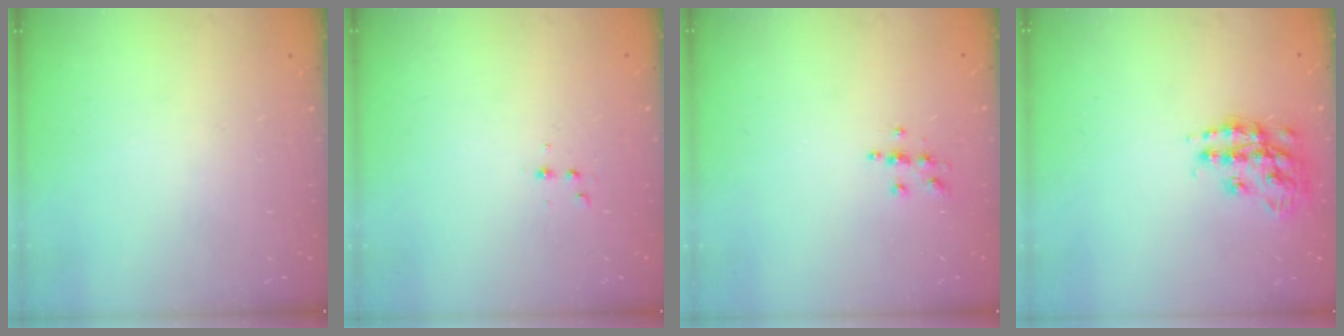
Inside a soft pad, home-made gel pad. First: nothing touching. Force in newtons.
{"total": 2.9, "press": 2.7, "slide": 1.1}
{"total": 5.5, "press": 5.5, "slide": 0.4}
{"total": 15.6, "press": 15.6, "slide": 0.9}